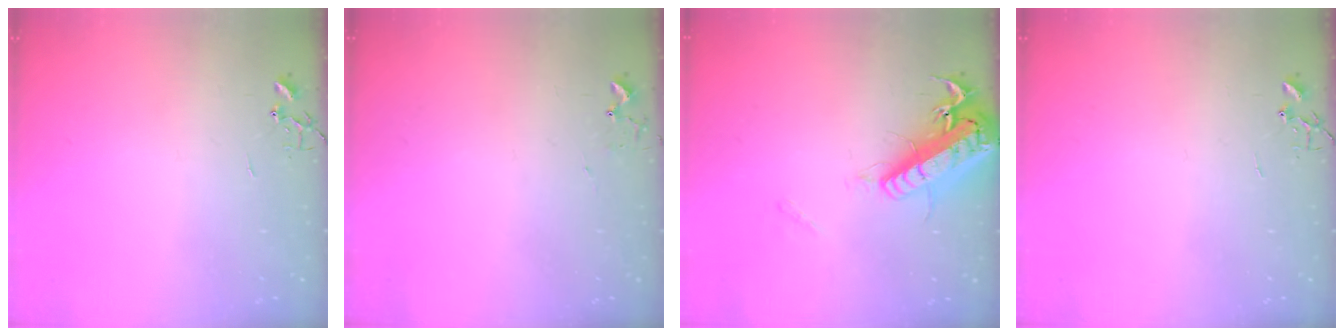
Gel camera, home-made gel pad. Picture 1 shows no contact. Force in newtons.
{"total": 5.4, "press": 5.4, "slide": 0.7}
{"total": 20.1, "press": 19.7, "slide": 3.9}
{"total": 0.0}